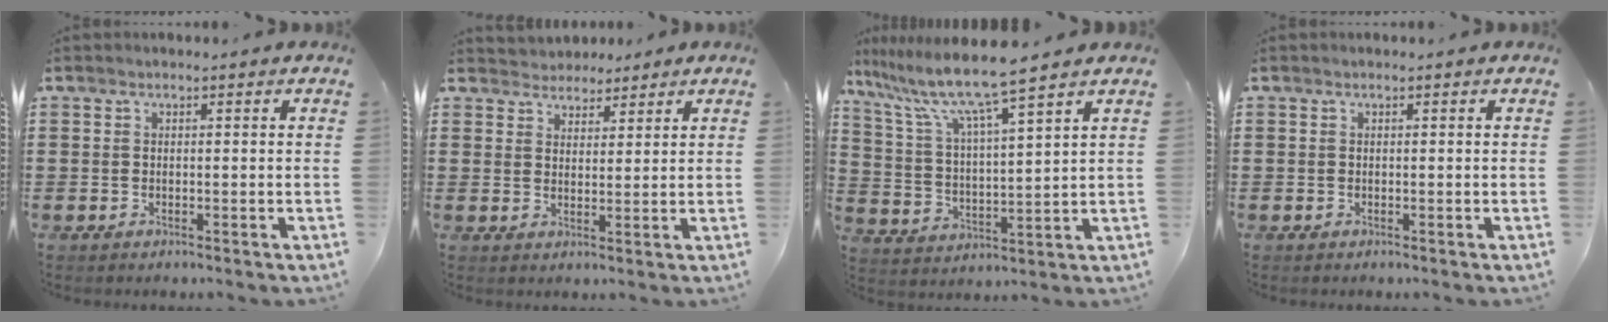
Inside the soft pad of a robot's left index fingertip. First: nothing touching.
{"total": 3.1, "force": [2.7, 1.4, -0.4], "torque": [-0.005, 0.001, 0.052]}
{"total": 8.6, "force": [7.4, -0.6, 4.4], "torque": [-0.115, -0.045, 0.121]}
{"total": 0.0}